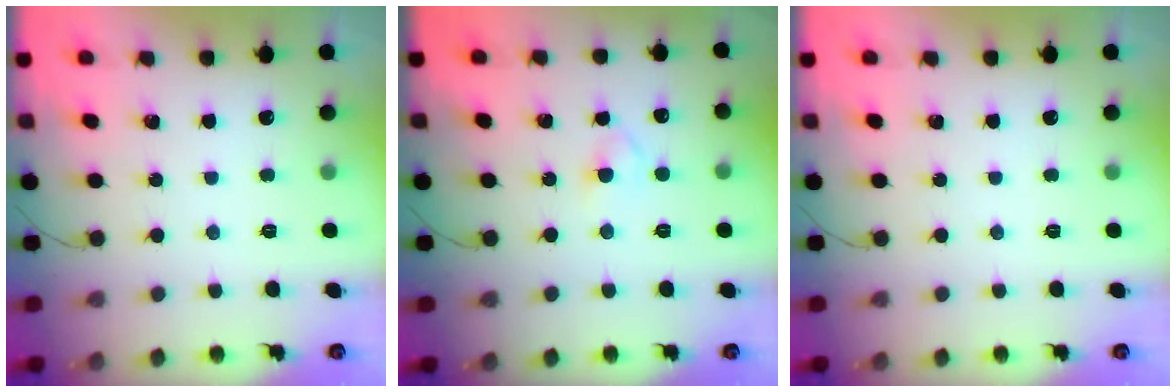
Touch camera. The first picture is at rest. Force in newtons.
{"total": 2.9, "press": 2.7, "slide": 1.1}
{"total": 0.0}